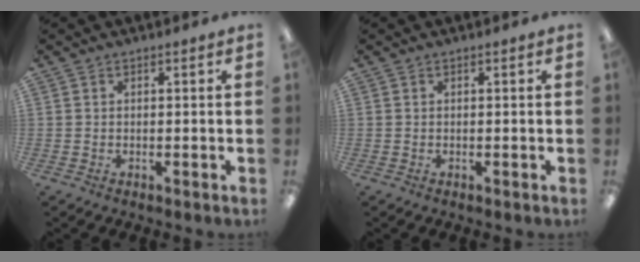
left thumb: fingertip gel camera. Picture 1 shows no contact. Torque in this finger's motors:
{"motor_torque": [-0.02, 0.03, -0.09, 0.09, 0.00]}